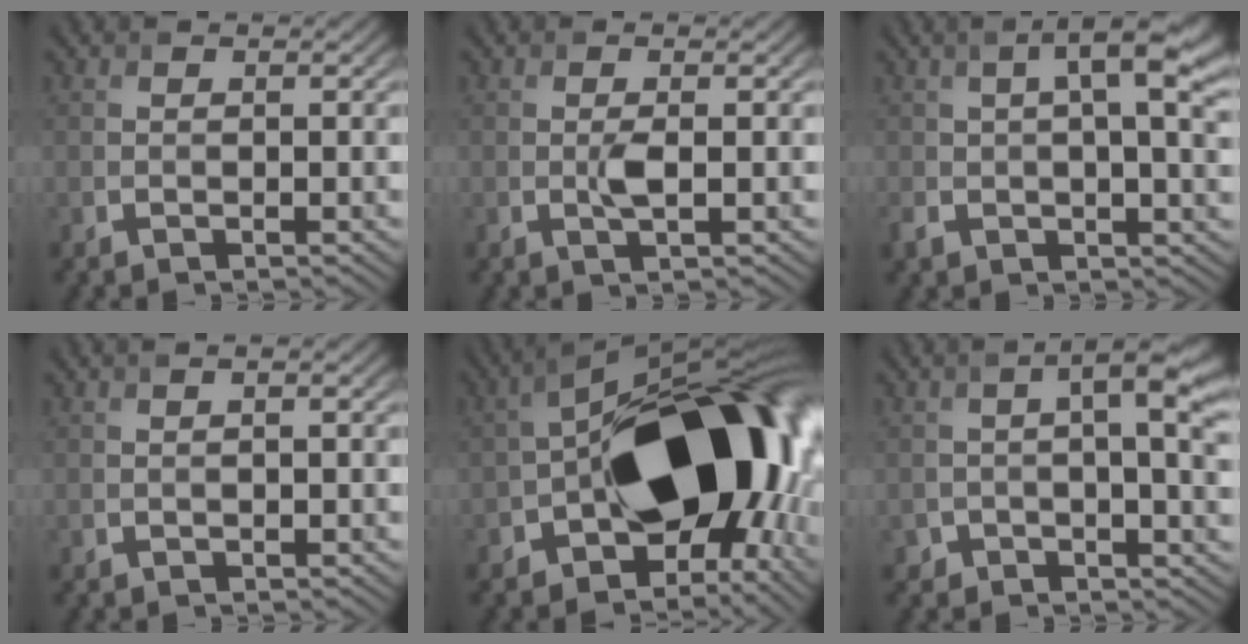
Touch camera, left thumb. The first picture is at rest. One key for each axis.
{"total": 1.6, "fx": 0.2, "fy": 0.3, "fz": 1.5, "tx": -0.036, "ty": 0.000, "tz": 0.006}
{"total": 7.3, "fx": 1.9, "fy": 3.3, "fz": 6.3, "tx": -0.118, "ty": -0.006, "tz": 0.034}
{"total": 1.0, "fx": 0.6, "fy": 0.2, "fz": 0.8, "tx": -0.015, "ty": 0.001, "tz": 0.008}
{"total": 18.7, "fx": -2.8, "fy": 11.0, "fz": 14.9, "tx": -0.201, "ty": -0.015, "tz": -0.041}
{"total": 5.9, "fx": 1.1, "fy": 2.5, "fz": 5.2, "tx": -0.079, "ty": -0.002, "tz": 0.019}